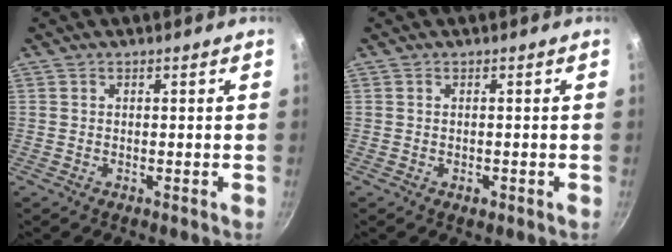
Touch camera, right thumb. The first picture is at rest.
{"total": 1.3, "force": [-0.5, 0.7, 1.0], "torque": [-0.014, 0.001, -0.008]}